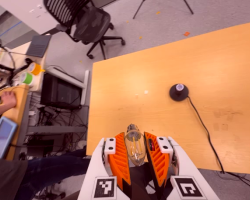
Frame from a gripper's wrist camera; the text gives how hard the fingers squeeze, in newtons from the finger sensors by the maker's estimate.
{"total": 13.4, "left": 14.6, "right": 12.2}